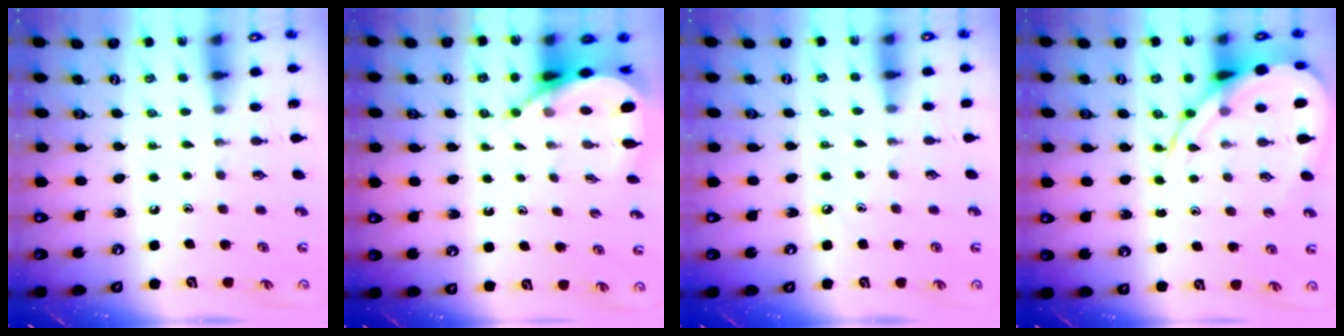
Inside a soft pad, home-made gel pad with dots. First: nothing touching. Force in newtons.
{"total": 7.7, "press": 7.7, "slide": 0.7}
{"total": 3.9, "press": 3.9, "slide": 0.6}
{"total": 12.1, "press": 12.1, "slide": 0.9}